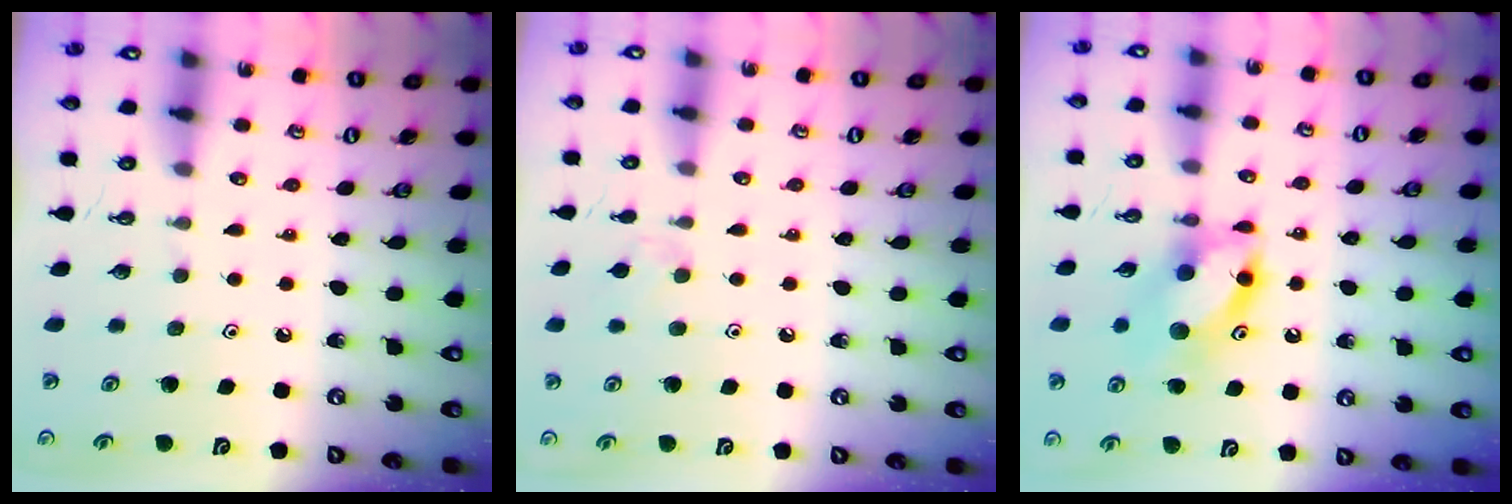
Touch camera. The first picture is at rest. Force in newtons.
{"total": 4.2, "press": 4.1, "slide": 0.6}
{"total": 11.7, "press": 11.6, "slide": 1.3}